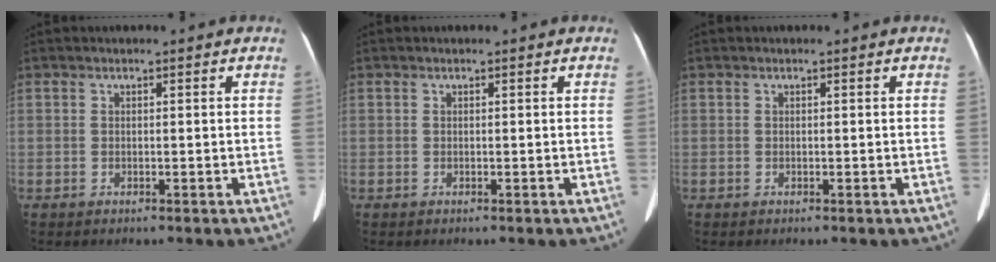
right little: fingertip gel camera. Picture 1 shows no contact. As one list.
[{"total": 0.0}, {"total": 0.0}]